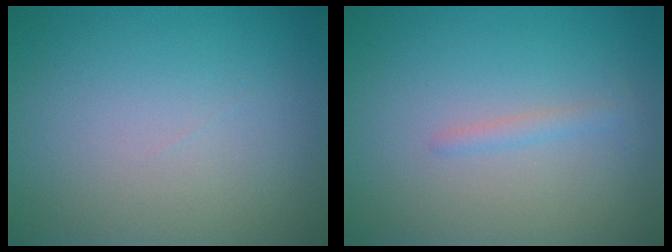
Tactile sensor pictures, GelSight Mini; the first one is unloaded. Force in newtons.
{"total": 1.0, "press": 1.0, "slide": 0.0}